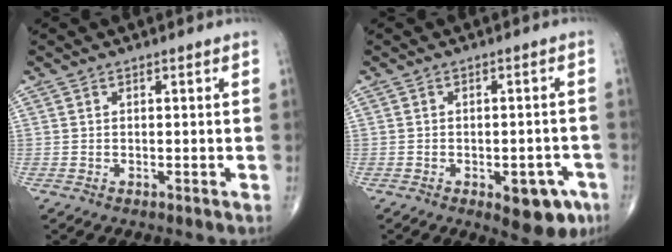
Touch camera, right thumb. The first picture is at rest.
{"total": 8.1, "force": [-3.9, 4.0, 5.9], "torque": [-0.047, 0.020, -0.040]}